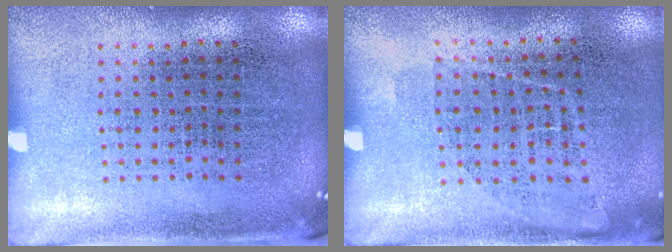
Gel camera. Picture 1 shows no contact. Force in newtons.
{"total": 1.1, "press": 0.9, "slide": 0.7}